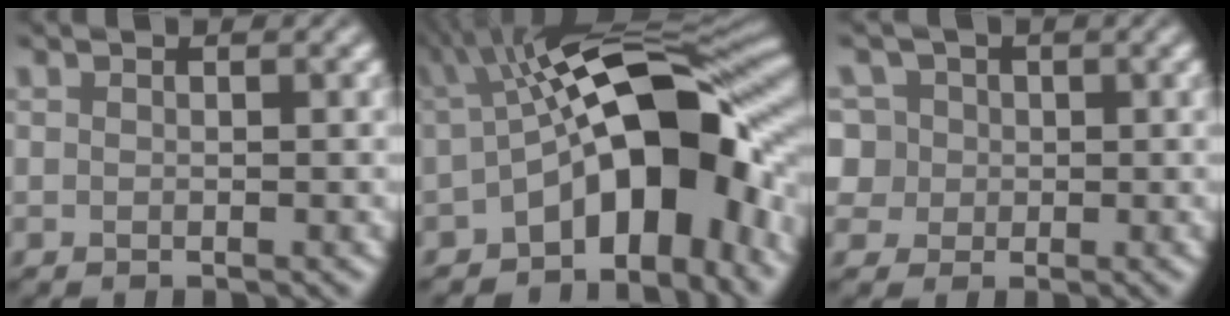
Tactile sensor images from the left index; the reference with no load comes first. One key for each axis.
{"total": 12.2, "fx": -2.4, "fy": 5.4, "fz": 10.7, "tx": -0.130, "ty": 0.013, "tz": -0.054}
{"total": 6.3, "fx": 2.0, "fy": 5.6, "fz": 2.2, "tx": -0.042, "ty": 0.027, "tz": 0.006}